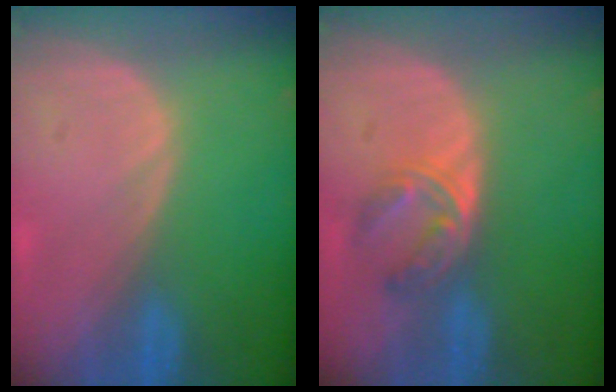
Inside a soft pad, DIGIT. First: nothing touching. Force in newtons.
{"total": 5.7, "press": 4.7, "slide": 3.3}